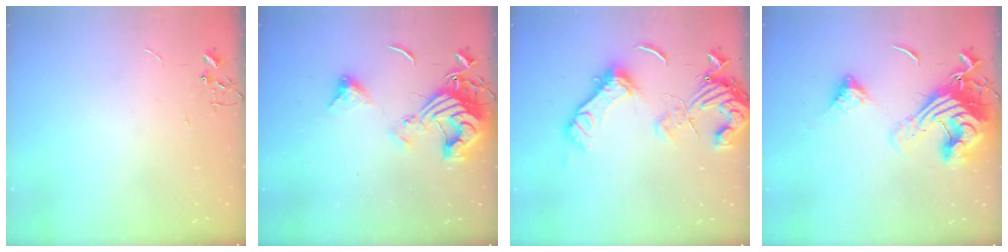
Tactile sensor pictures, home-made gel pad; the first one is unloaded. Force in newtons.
{"total": 14.5, "press": 14.4, "slide": 1.6}
{"total": 16.3, "press": 16.2, "slide": 2.0}
{"total": 20.9, "press": 20.7, "slide": 2.4}